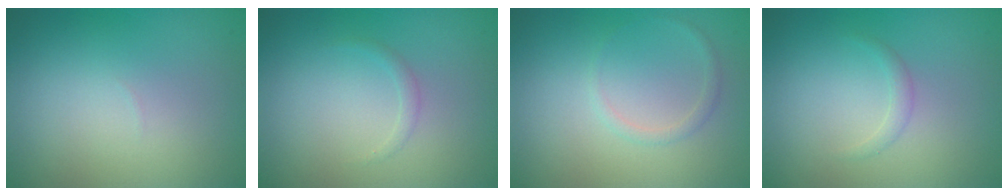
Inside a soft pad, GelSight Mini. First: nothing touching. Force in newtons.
{"total": 0.7, "press": 0.7, "slide": 0.0}
{"total": 0.8, "press": 0.8, "slide": 0.0}
{"total": 0.8, "press": 0.8, "slide": 0.0}